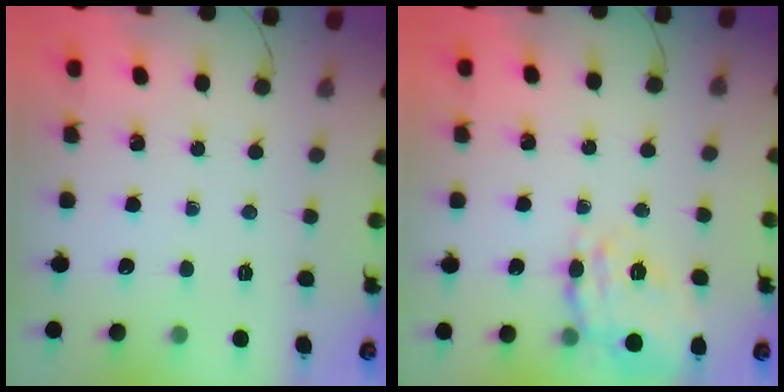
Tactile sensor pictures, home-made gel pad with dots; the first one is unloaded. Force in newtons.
{"total": 11.4, "press": 11.1, "slide": 2.6}